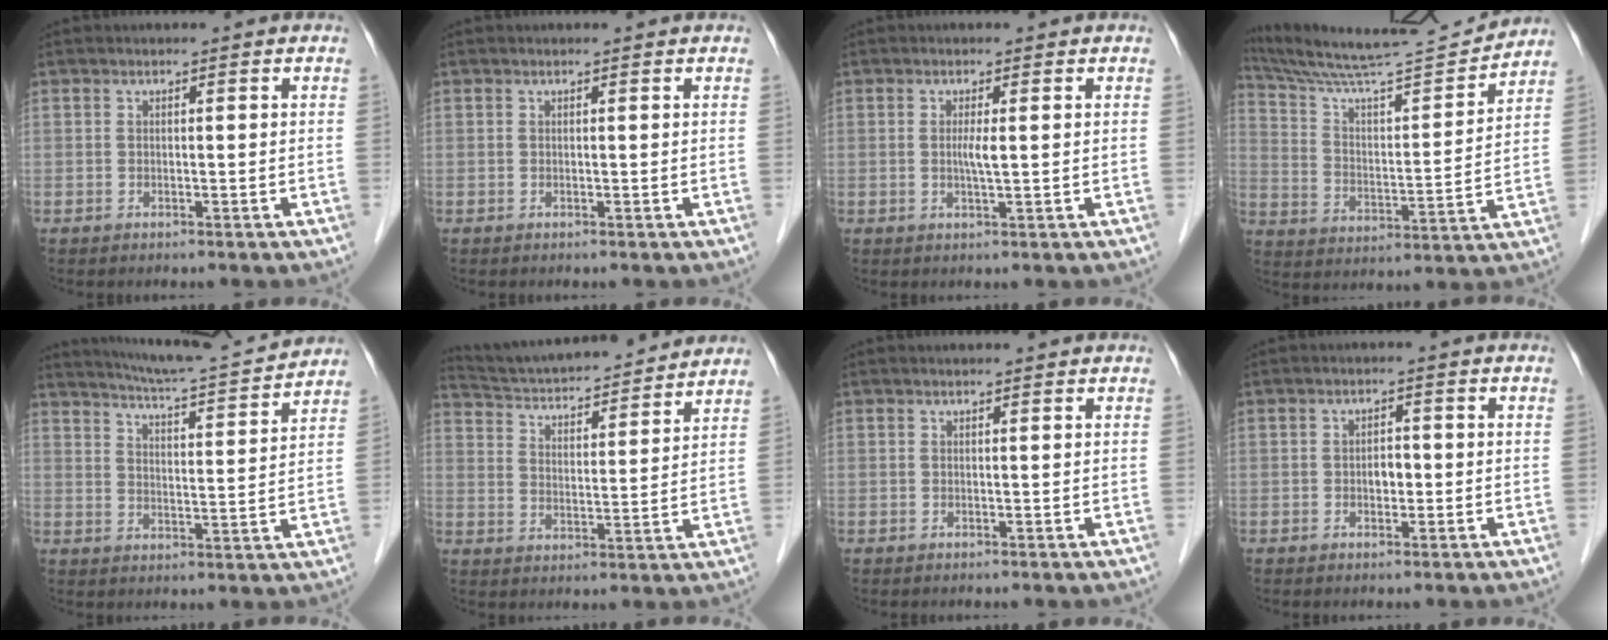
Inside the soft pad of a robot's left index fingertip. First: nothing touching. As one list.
[{"total": 0.6, "force": [0.5, 0.0, 0.1], "torque": [-0.005, 0.002, 0.005]}, {"total": 1.9, "force": [0.2, -0.1, 1.9], "torque": [-0.041, -0.002, 0.002]}, {"total": 17.5, "force": [16.8, 0.0, 4.9], "torque": [-0.097, -0.015, 0.270]}, {"total": 14.4, "force": [13.7, 0.1, 4.5], "torque": [-0.082, -0.003, 0.193]}, {"total": 18.8, "force": [17.6, 2.3, 6.3], "torque": [-0.102, 0.021, 0.260]}, {"total": 2.0, "force": [1.9, 0.1, 0.7], "torque": [-0.010, 0.016, 0.023]}, {"total": 1.9, "force": [-0.3, 1.2, 1.5], "torque": [-0.021, 0.004, -0.004]}]